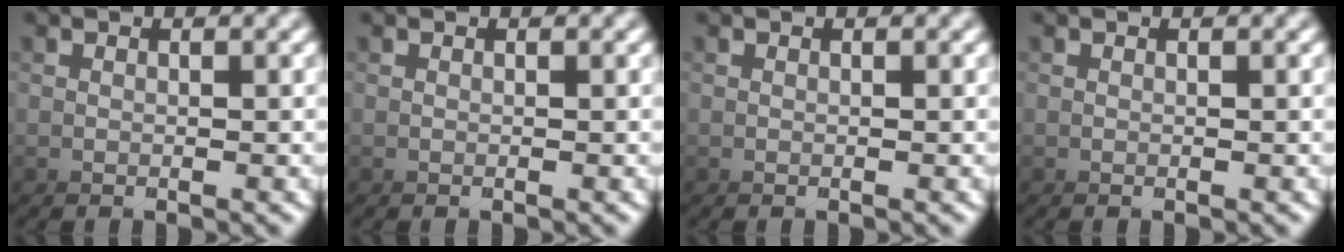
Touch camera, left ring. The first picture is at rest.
{"total": 0.0}
{"total": 0.0}
{"total": 0.0}